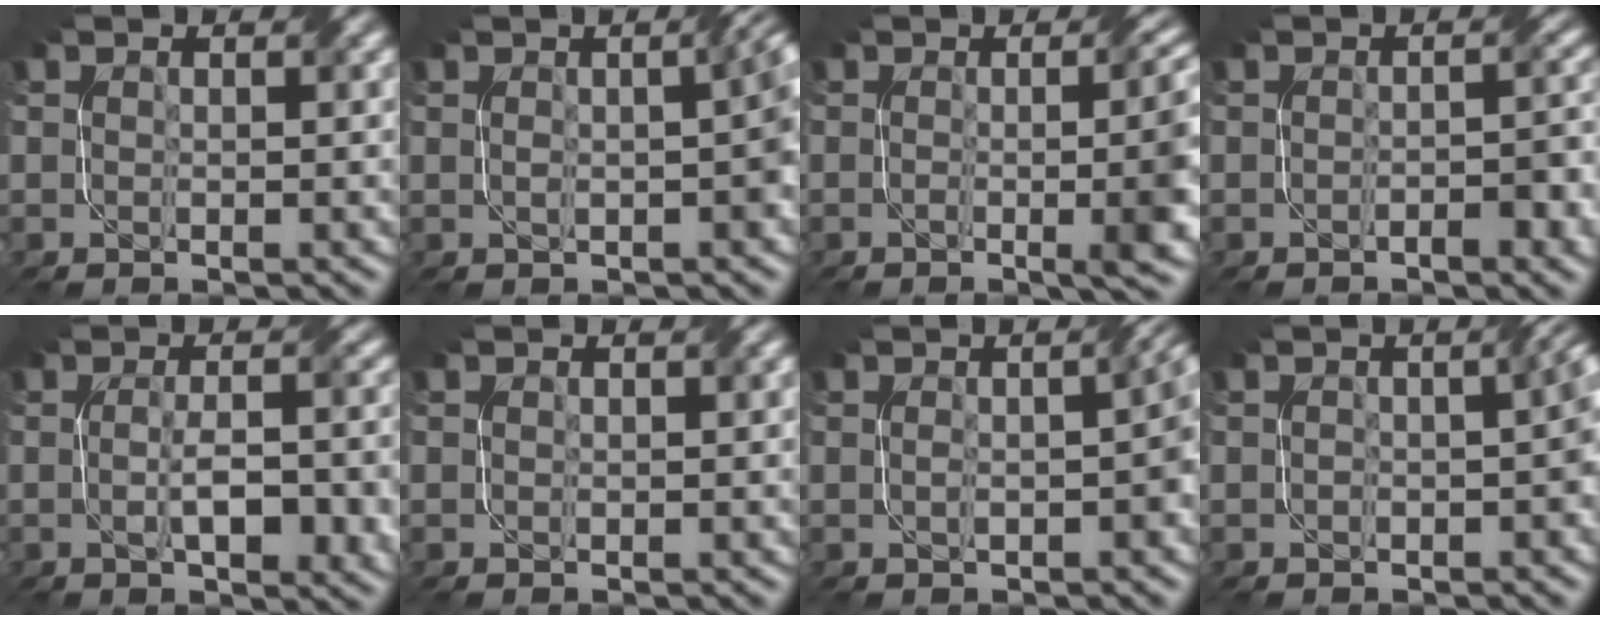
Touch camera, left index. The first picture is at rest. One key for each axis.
{"total": 4.2, "fx": 0.1, "fy": 1.1, "fz": 4.0, "tx": -0.047, "ty": 0.009, "tz": 0.002}
{"total": 10.3, "fx": -0.6, "fy": 4.0, "fz": 9.5, "tx": -0.067, "ty": 0.008, "tz": -0.016}
{"total": 2.6, "fx": -1.2, "fy": 0.6, "fz": 2.3, "tx": -0.036, "ty": 0.000, "tz": -0.017}
{"total": 6.5, "fx": -1.1, "fy": 2.0, "fz": 6.1, "tx": -0.095, "ty": -0.008, "tz": -0.009}
{"total": 0.0}
{"total": 4.0, "fx": -0.2, "fy": 1.0, "fz": 3.8, "tx": -0.052, "ty": 0.007, "tz": 0.000}
{"total": 2.6, "fx": -0.5, "fy": 0.8, "fz": 2.5, "tx": -0.035, "ty": 0.009, "tz": -0.010}